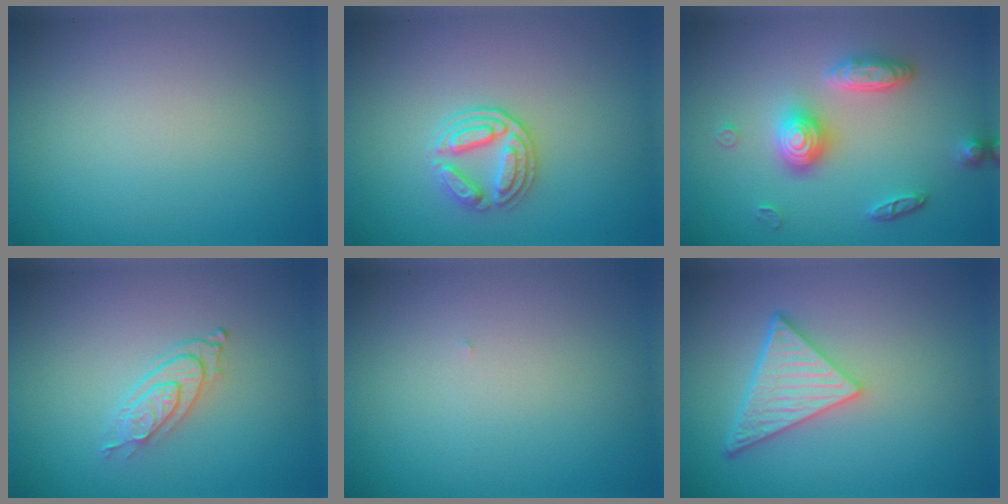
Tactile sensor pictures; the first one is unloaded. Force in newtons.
{"total": 2.9, "press": 2.7, "slide": 1.0}
{"total": 4.5, "press": 3.6, "slide": 2.6}
{"total": 2.8, "press": 2.2, "slide": 1.7}
{"total": 0.0}
{"total": 5.1, "press": 3.8, "slide": 3.4}